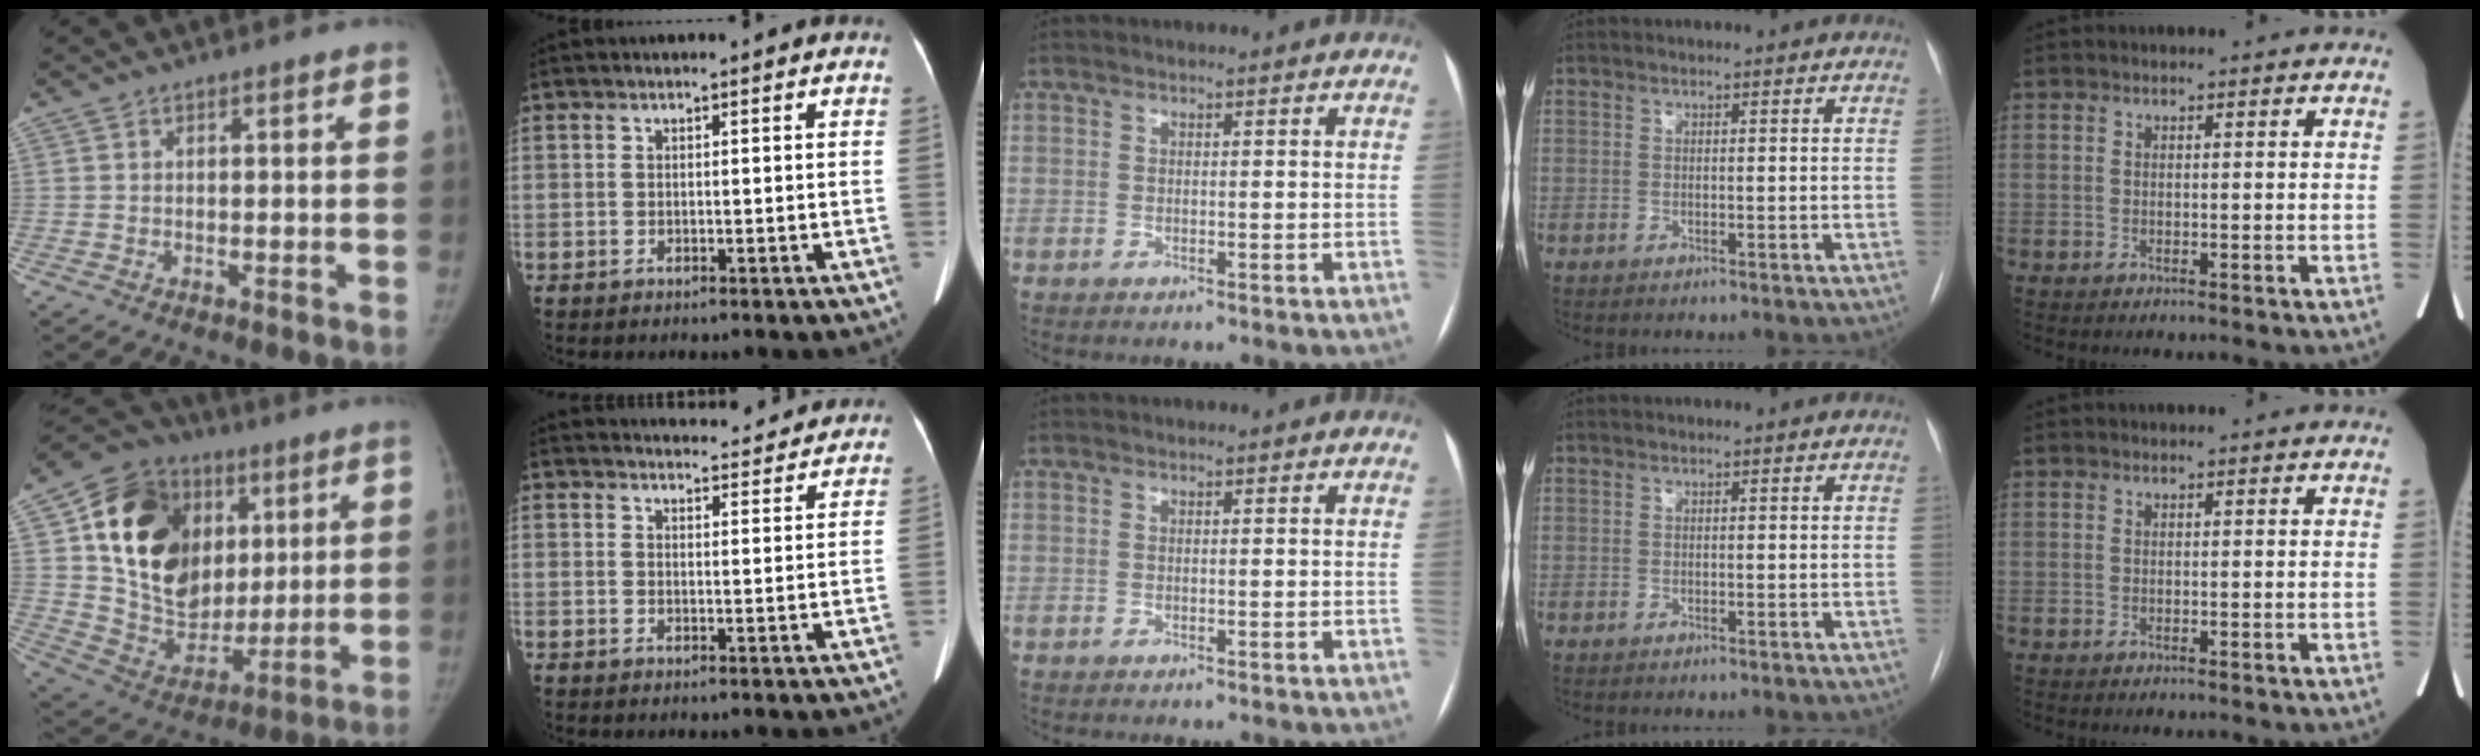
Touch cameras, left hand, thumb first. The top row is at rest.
{"thumb": {"total": 26.4, "force": [7.1, 19.2, 16.7], "torque": [-0.261, -0.003, 0.130]}, "index": {"total": 15.9, "force": [15.4, 2.6, 3.0], "torque": [-0.022, -0.003, 0.182]}}